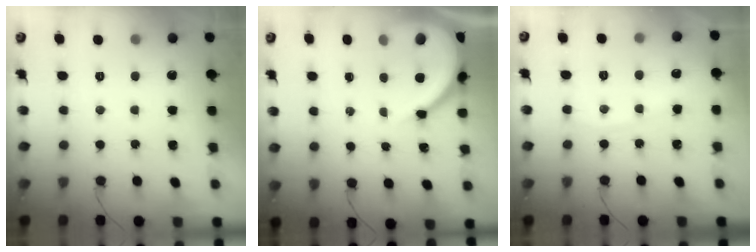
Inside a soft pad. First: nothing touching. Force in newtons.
{"total": 10.5, "press": 10.4, "slide": 1.4}
{"total": 2.0, "press": 2.0, "slide": 0.4}